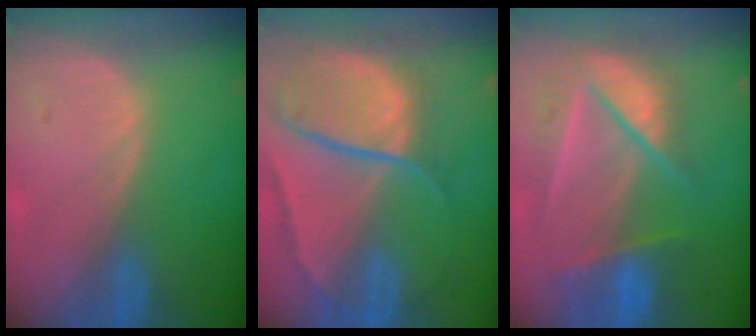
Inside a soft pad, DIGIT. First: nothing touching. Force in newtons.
{"total": 10.6, "press": 8.8, "slide": 5.9}
{"total": 9.7, "press": 8.3, "slide": 5.1}